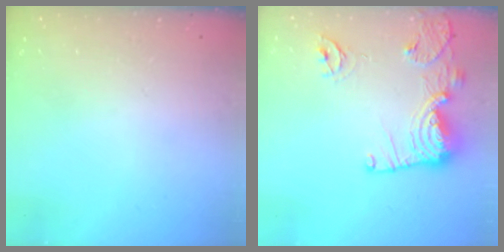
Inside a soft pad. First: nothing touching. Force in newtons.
{"total": 14.3, "press": 14.2, "slide": 1.4}